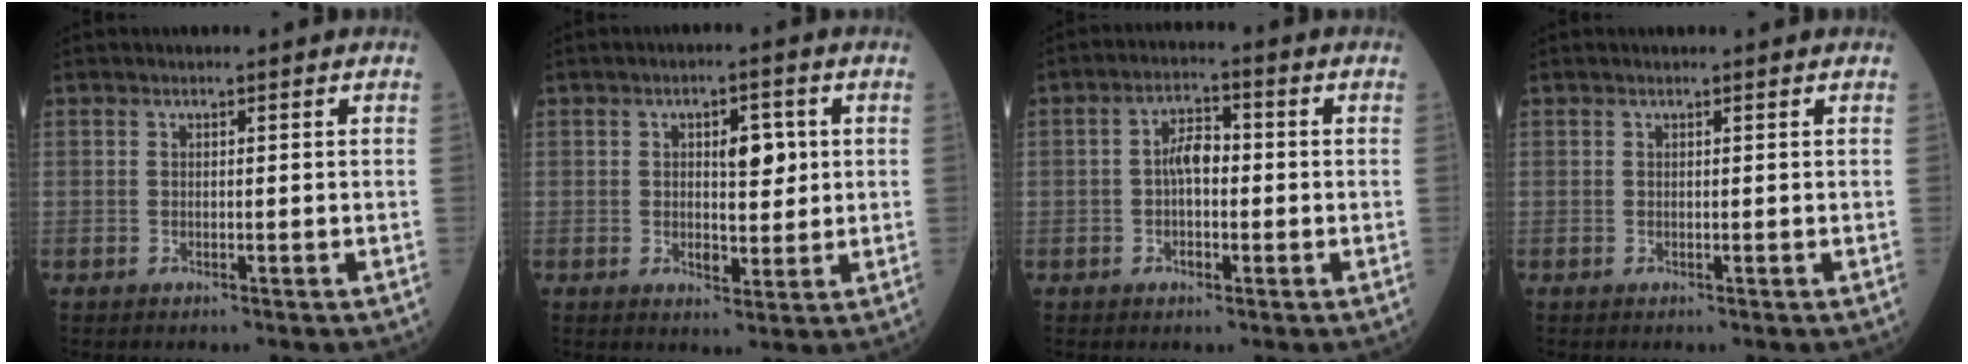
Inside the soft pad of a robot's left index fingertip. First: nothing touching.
{"total": 5.4, "force": [1.1, 2.7, 4.6], "torque": [-0.064, 0.005, 0.022]}
{"total": 4.5, "force": [-0.3, 2.4, 3.8], "torque": [-0.074, 0.016, -0.009]}
{"total": 0.8, "force": [0.7, 0.0, 0.3], "torque": [-0.008, 0.007, 0.010]}